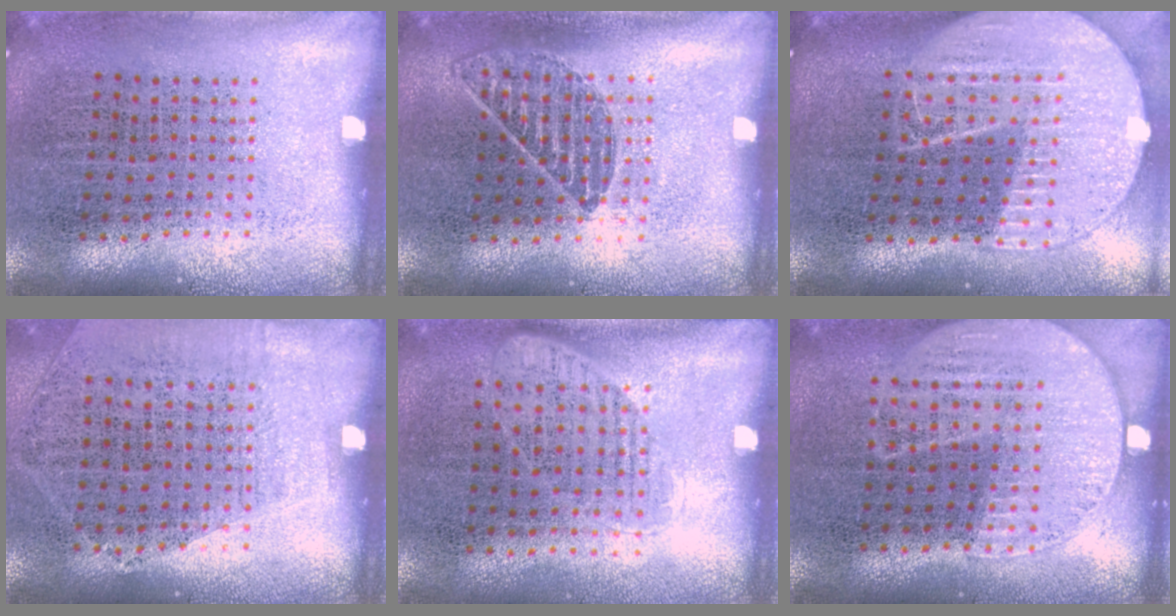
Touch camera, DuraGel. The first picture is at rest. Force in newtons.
{"total": 0.9, "press": 0.8, "slide": 0.3}
{"total": 2.1, "press": 1.9, "slide": 1.0}
{"total": 1.2, "press": 1.0, "slide": 0.7}
{"total": 1.1, "press": 0.9, "slide": 0.6}
{"total": 1.2, "press": 1.0, "slide": 0.6}